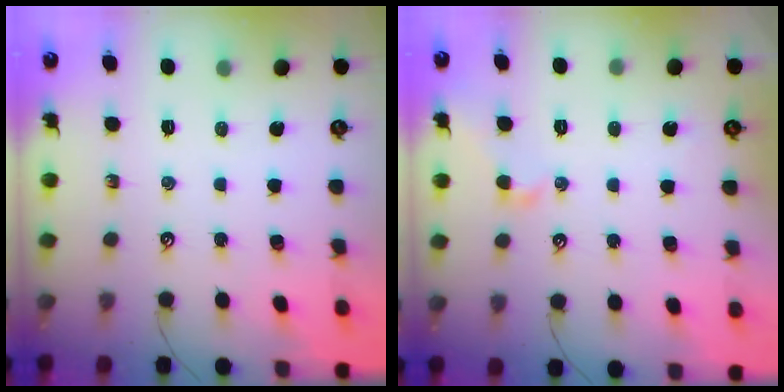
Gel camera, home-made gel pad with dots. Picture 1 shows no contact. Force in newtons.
{"total": 0.9, "press": 0.8, "slide": 0.4}